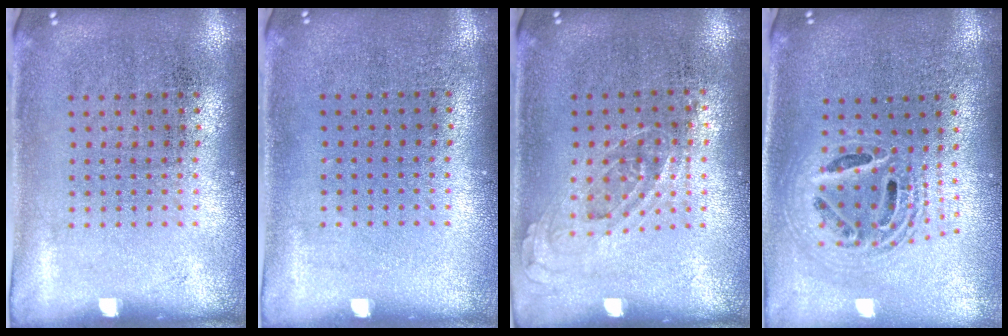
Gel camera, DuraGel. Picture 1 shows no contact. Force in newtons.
{"total": 0.0}
{"total": 0.8, "press": 0.7, "slide": 0.4}
{"total": 2.0, "press": 1.6, "slide": 1.3}